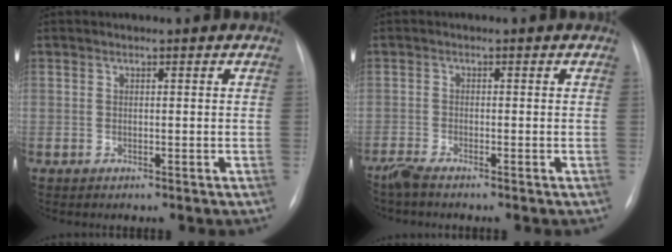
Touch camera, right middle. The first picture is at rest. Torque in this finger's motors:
{"motor_torque": [0.07, -0.22, 0.14, 0.06]}